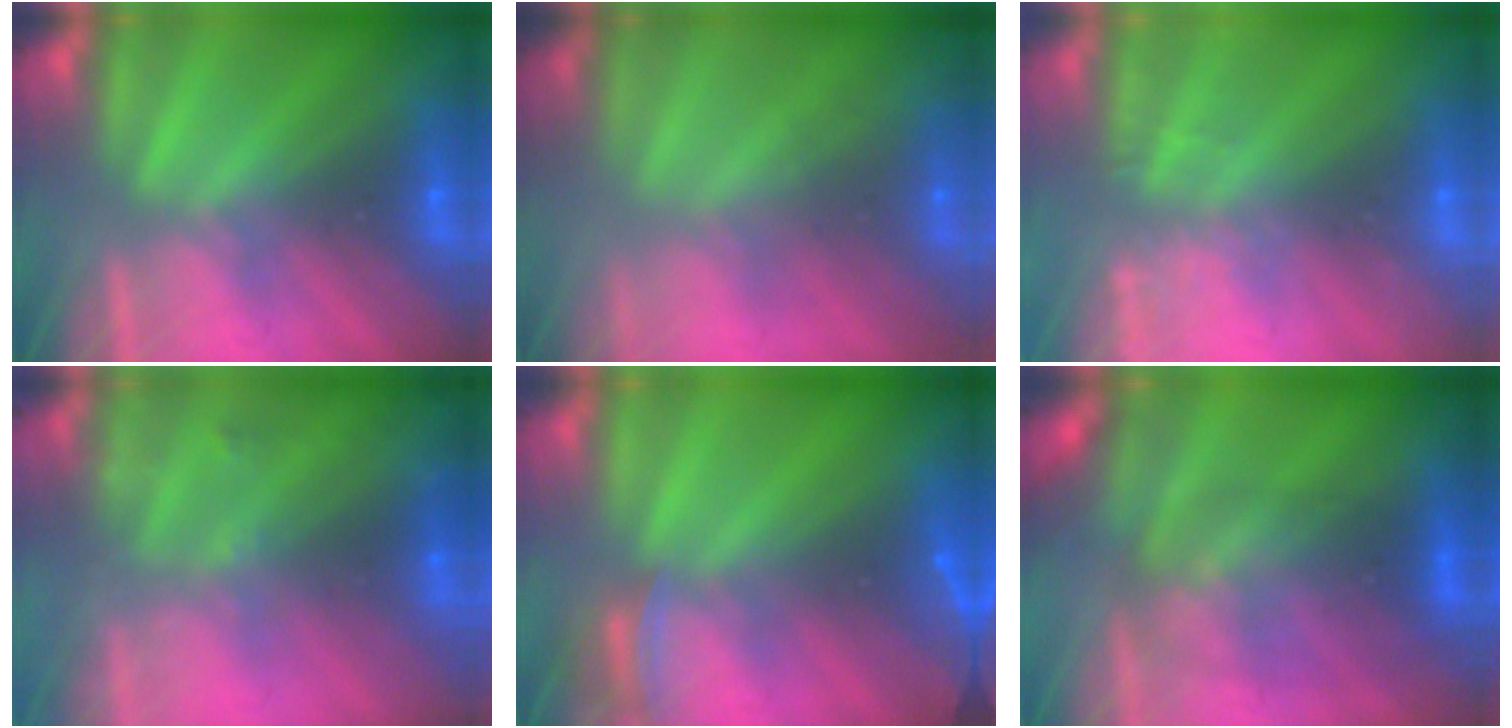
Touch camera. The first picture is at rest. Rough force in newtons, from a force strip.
{"total": 7.0}
{"total": 2.5}
{"total": 2.0}
{"total": 2.6}
{"total": 2.8}